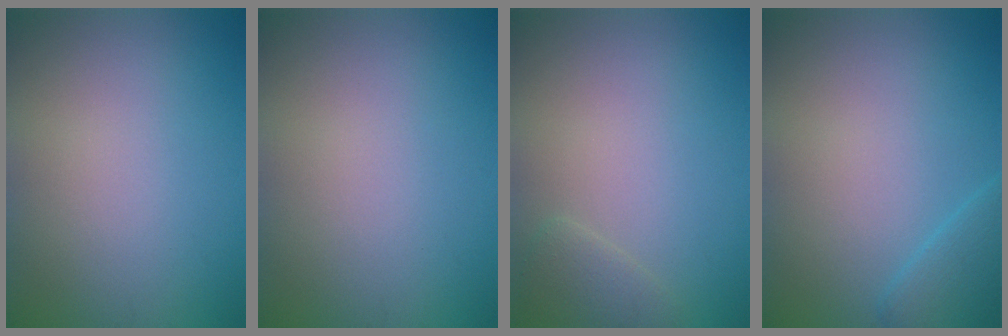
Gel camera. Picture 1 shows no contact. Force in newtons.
{"total": 0.0}
{"total": 1.3, "press": 1.3, "slide": 0.2}
{"total": 2.2, "press": 2.2, "slide": 0.1}